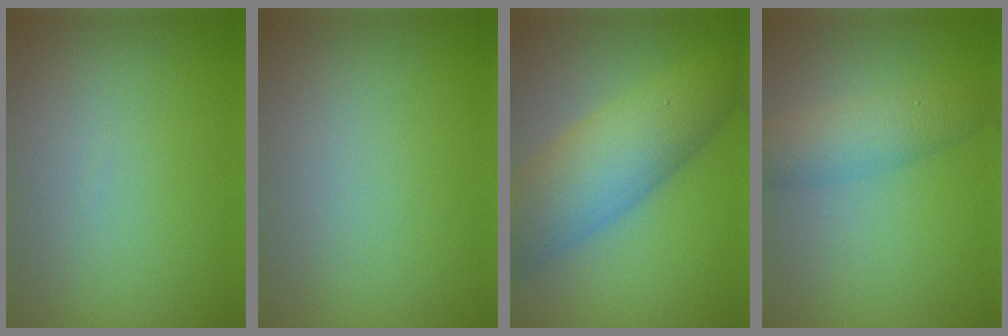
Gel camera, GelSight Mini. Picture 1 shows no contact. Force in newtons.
{"total": 0.0}
{"total": 8.1, "press": 8.0, "slide": 0.2}
{"total": 3.8, "press": 3.8, "slide": 0.0}